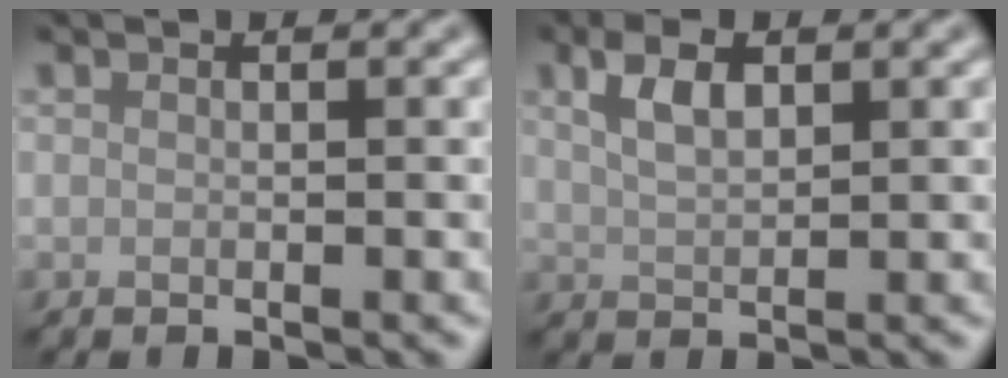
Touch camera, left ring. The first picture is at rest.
{"total": 3.1, "force": [1.3, 1.5, 2.4], "torque": [-0.053, 0.006, 0.028]}